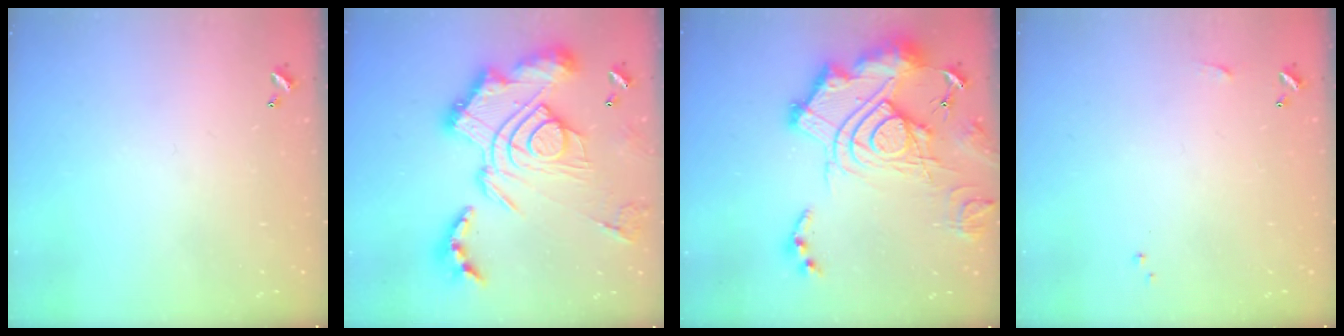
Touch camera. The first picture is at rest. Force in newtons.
{"total": 4.2, "press": 3.4, "slide": 2.5}
{"total": 26.0, "press": 25.8, "slide": 3.2}
{"total": 4.2, "press": 4.2, "slide": 0.6}